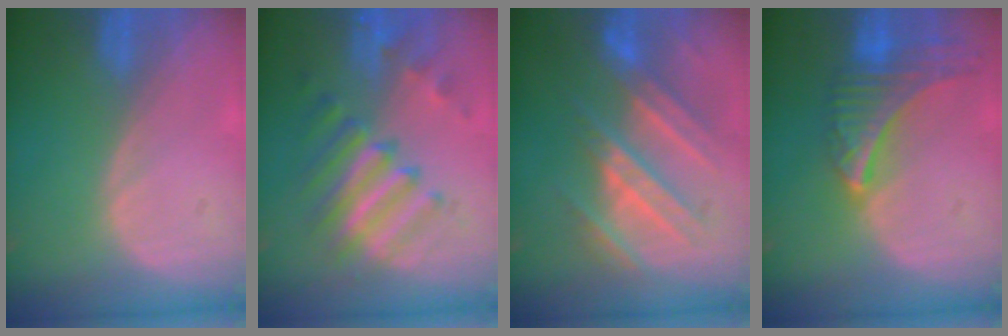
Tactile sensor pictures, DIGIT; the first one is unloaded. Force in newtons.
{"total": 9.3, "press": 8.6, "slide": 3.6}
{"total": 9.3, "press": 9.2, "slide": 1.5}
{"total": 9.0, "press": 7.9, "slide": 4.3}